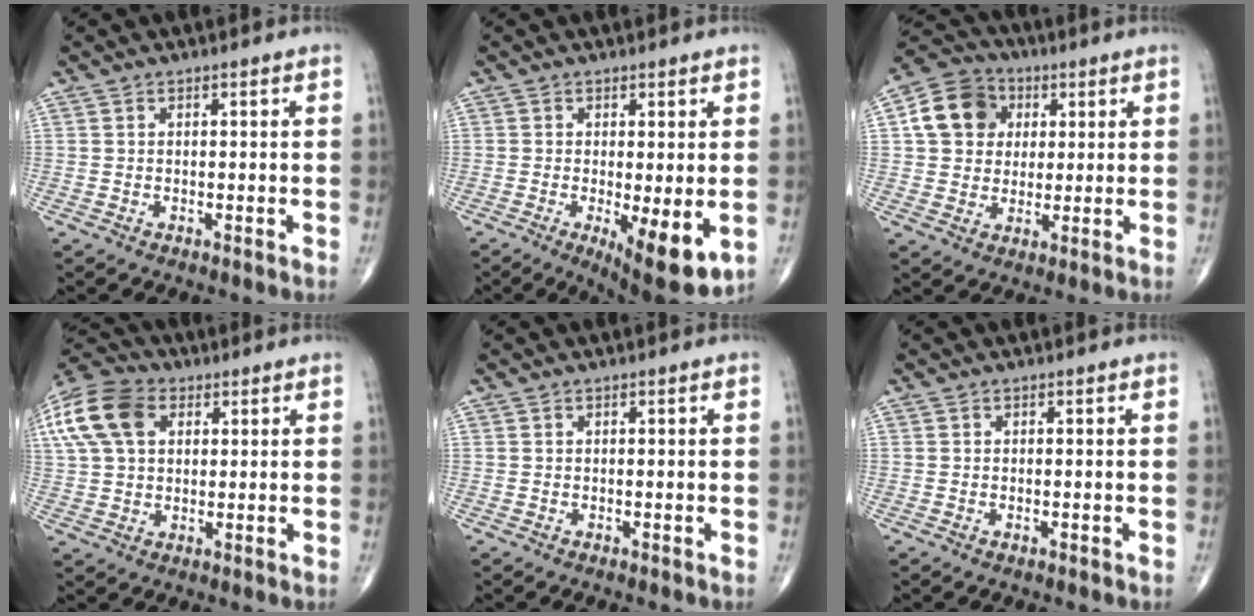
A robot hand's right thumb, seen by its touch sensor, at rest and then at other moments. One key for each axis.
{"total": 10.0, "fx": -2.4, "fy": 3.1, "fz": 9.2, "tx": -0.133, "ty": -0.025, "tz": -0.029}
{"total": 11.5, "fx": 2.7, "fy": 9.8, "fz": 5.4, "tx": -0.076, "ty": 0.003, "tz": 0.036}
{"total": 18.6, "fx": 6.5, "fy": 12.8, "fz": 11.9, "tx": -0.279, "ty": 0.034, "tz": 0.117}
{"total": 0.0}
{"total": 0.0}